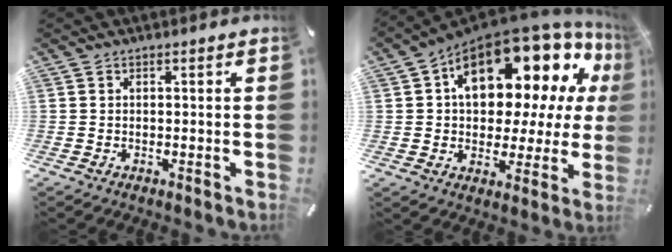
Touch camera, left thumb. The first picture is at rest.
{"total": 20.6, "force": [9.9, 11.5, 14.0], "torque": [-0.209, -0.079, 0.165]}